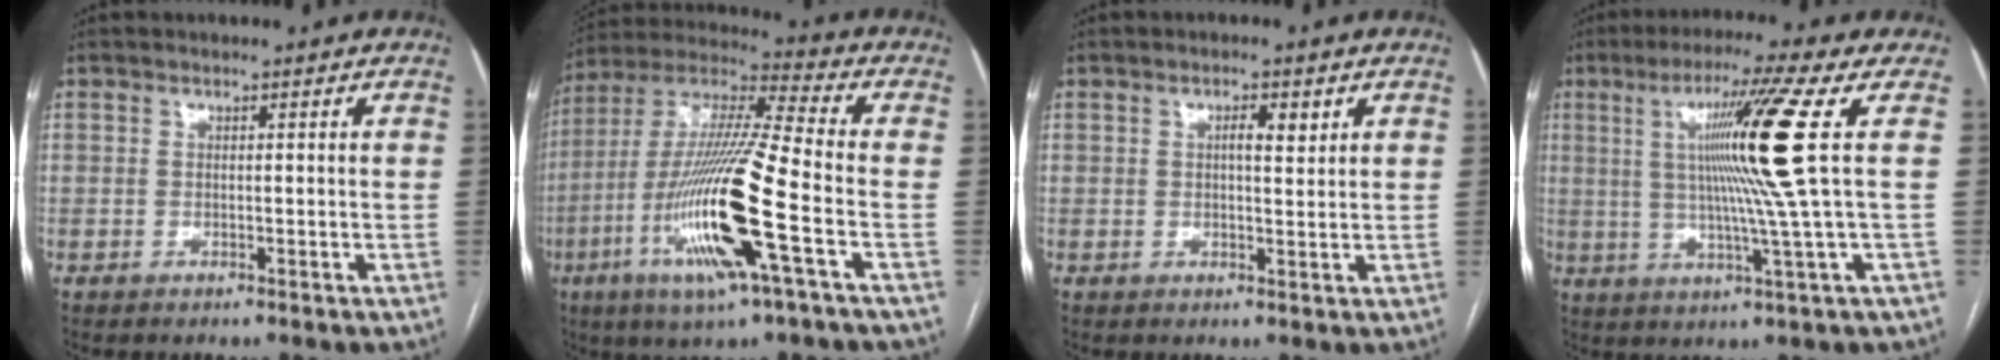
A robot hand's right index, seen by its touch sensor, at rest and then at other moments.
{"total": 19.6, "force": [-6.2, 0.6, 18.6], "torque": [-0.389, -0.022, -0.122]}
{"total": 2.8, "force": [1.2, 0.8, 2.3], "torque": [-0.040, -0.001, 0.019]}
{"total": 13.0, "force": [2.7, -3.2, 12.3], "torque": [-0.207, 0.000, 0.048]}